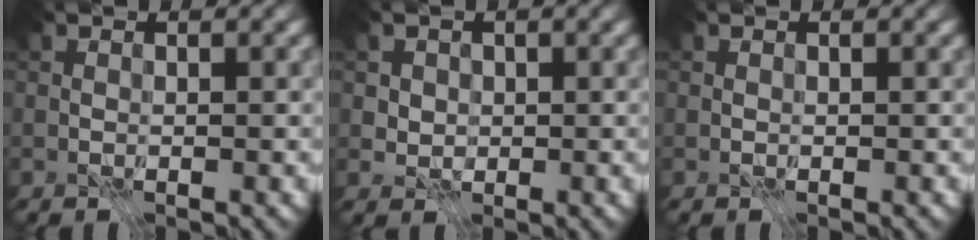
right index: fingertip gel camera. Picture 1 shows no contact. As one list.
[{"total": 2.0, "force": [0.6, 1.7, 0.7], "torque": [-0.022, -0.004, 0.024]}, {"total": 0.0}]